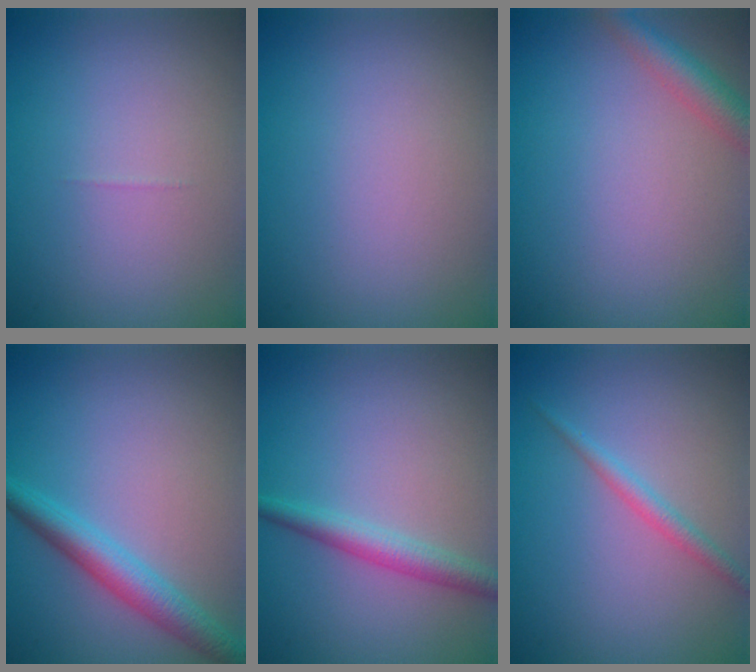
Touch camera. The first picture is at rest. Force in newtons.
{"total": 0.0}
{"total": 2.8, "press": 2.8, "slide": 0.1}
{"total": 3.8, "press": 3.8, "slide": 0.1}
{"total": 2.6, "press": 2.6, "slide": 0.1}
{"total": 1.6, "press": 1.6, "slide": 0.0}